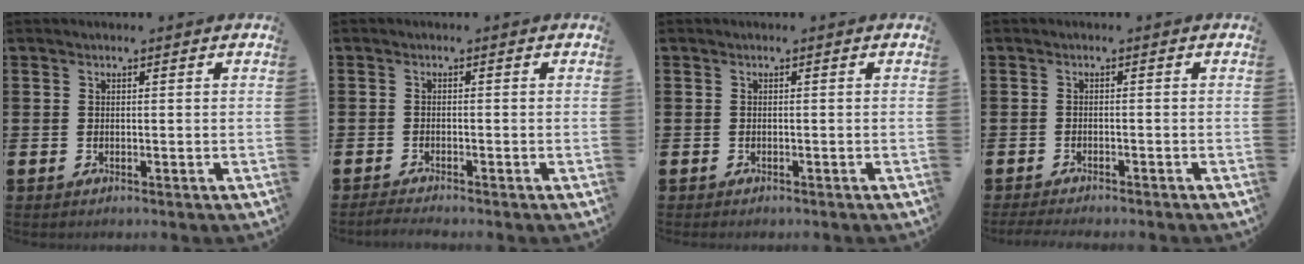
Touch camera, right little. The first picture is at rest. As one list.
[{"total": 1.1, "force": [-1.0, 0.0, 0.5], "torque": [-0.010, 0.000, -0.019]}, {"total": 0.0}, {"total": 1.1, "force": [-1.0, 0.0, 0.3], "torque": [-0.007, 0.000, -0.021]}]